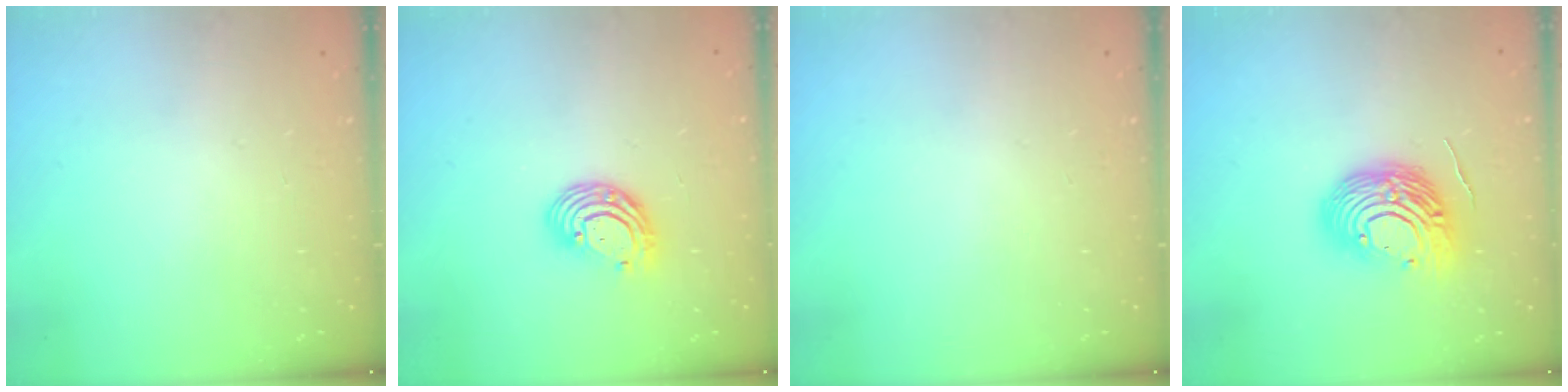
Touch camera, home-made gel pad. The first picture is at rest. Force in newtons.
{"total": 9.3, "press": 9.3, "slide": 1.0}
{"total": 0.0}
{"total": 13.7, "press": 13.6, "slide": 1.8}